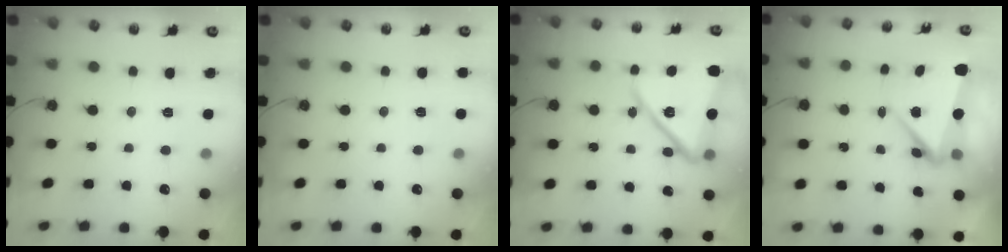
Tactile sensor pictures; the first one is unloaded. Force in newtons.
{"total": 2.1, "press": 0.8, "slide": 2.0}
{"total": 16.6, "press": 15.7, "slide": 5.5}
{"total": 6.0, "press": 6.0, "slide": 0.6}